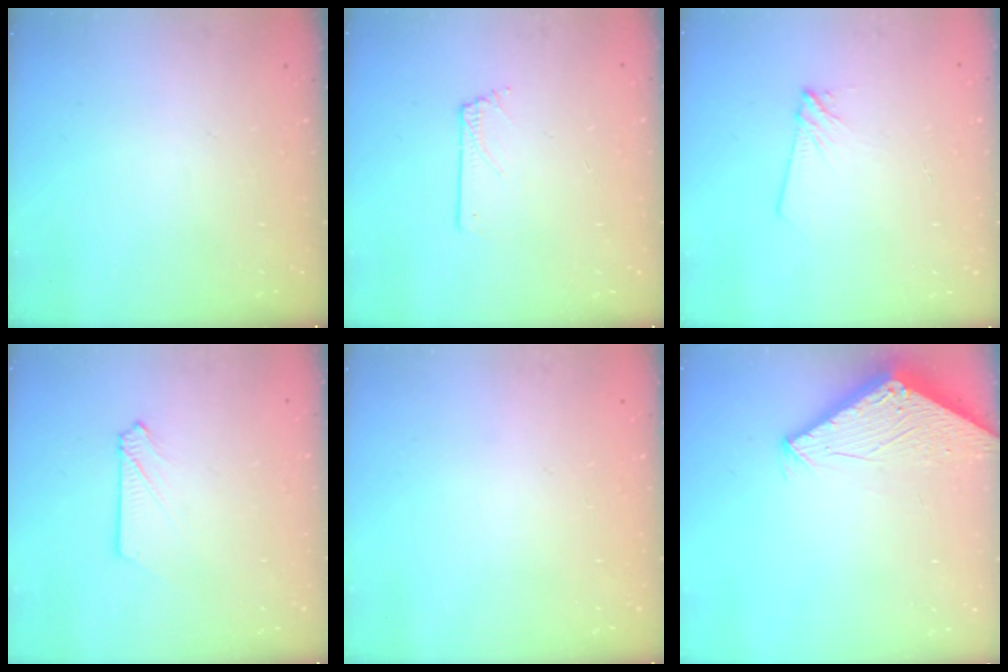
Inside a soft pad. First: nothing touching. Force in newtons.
{"total": 0.5, "press": 0.5, "slide": 0.0}
{"total": 3.3, "press": 3.3, "slide": 0.3}
{"total": 3.4, "press": 3.4, "slide": 0.3}
{"total": 0.0}
{"total": 2.9, "press": 2.9, "slide": 0.2}